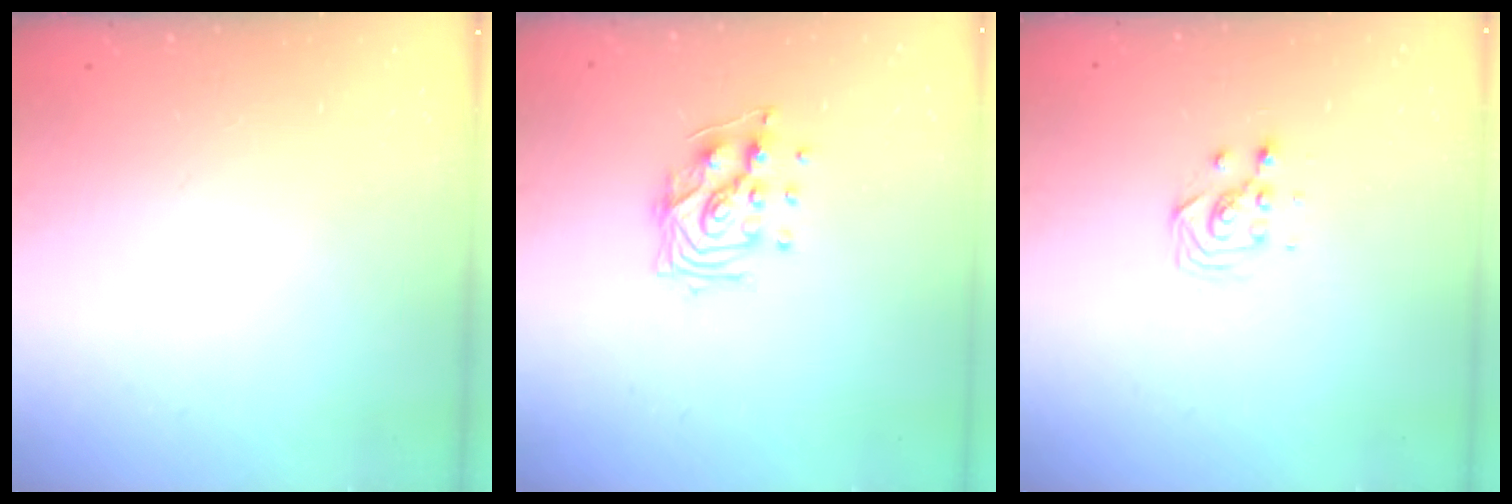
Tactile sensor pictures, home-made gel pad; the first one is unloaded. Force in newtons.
{"total": 10.2, "press": 10.2, "slide": 1.2}
{"total": 3.2, "press": 3.2, "slide": 0.5}